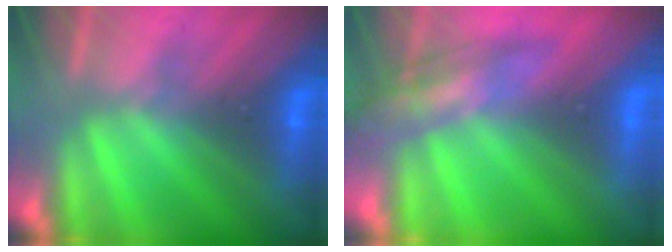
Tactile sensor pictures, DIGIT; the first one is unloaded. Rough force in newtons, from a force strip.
{"total": 2.3}